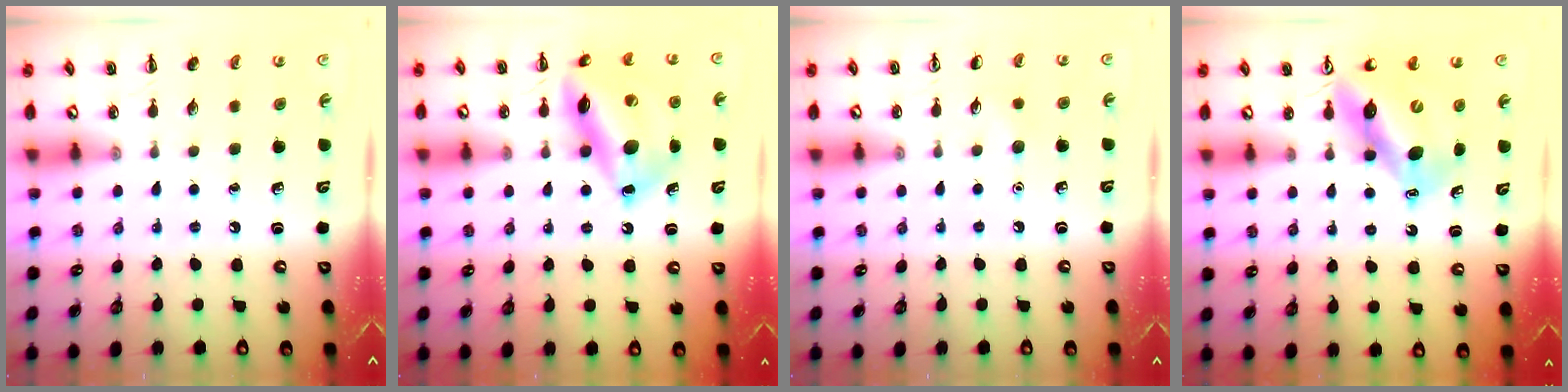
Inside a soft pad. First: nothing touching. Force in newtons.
{"total": 17.9, "press": 17.7, "slide": 2.0}
{"total": 3.4, "press": 3.3, "slide": 1.0}
{"total": 10.2, "press": 9.8, "slide": 3.0}